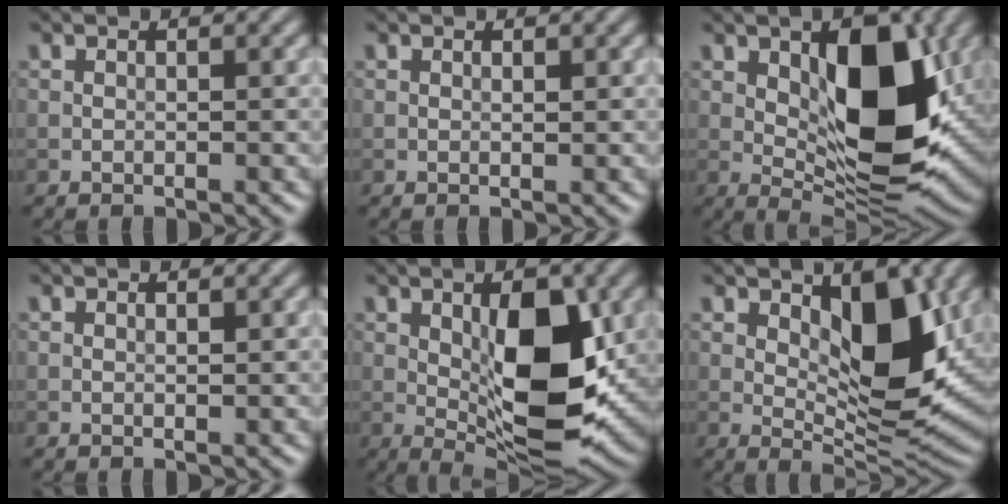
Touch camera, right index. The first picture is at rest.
{"total": 0.0}
{"total": 10.9, "force": [1.7, 5.2, 9.5], "torque": [-0.139, -0.008, 0.034]}
{"total": 0.0}
{"total": 9.7, "force": [0.6, 4.2, 8.7], "torque": [-0.136, -0.008, 0.018]}
{"total": 8.5, "force": [2.2, 4.0, 7.1], "torque": [-0.105, -0.015, 0.040]}